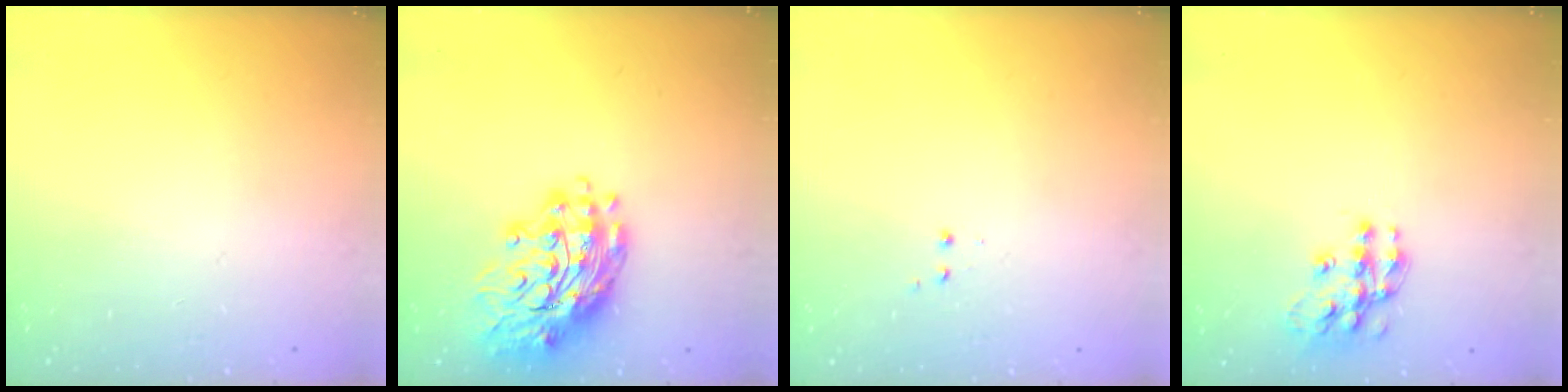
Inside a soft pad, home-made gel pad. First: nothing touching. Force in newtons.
{"total": 16.6, "press": 16.5, "slide": 1.7}
{"total": 1.2, "press": 1.1, "slide": 0.5}
{"total": 12.6, "press": 12.6, "slide": 0.8}